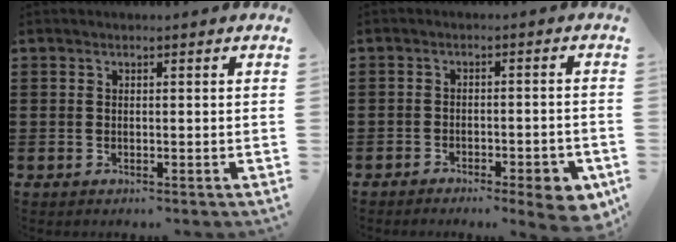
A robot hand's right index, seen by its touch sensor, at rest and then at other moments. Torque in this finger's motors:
{"motor_torque": [-0.31, 0.16, -0.10, -0.08]}